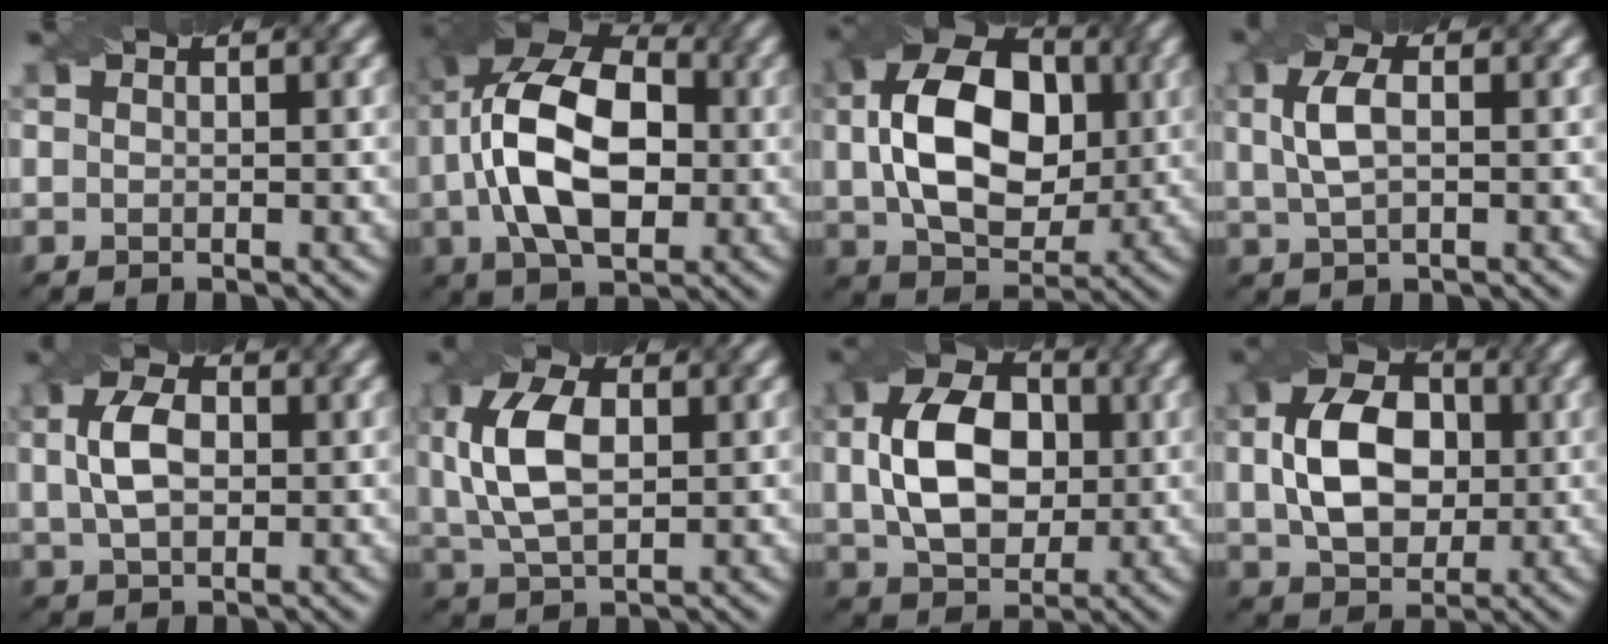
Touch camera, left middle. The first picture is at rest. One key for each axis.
{"total": 12.8, "fx": 0.4, "fy": 7.5, "fz": 10.4, "tx": -0.199, "ty": 0.022, "tz": -0.003}
{"total": 12.4, "fx": 1.4, "fy": 8.3, "fz": 9.1, "tx": -0.178, "ty": 0.003, "tz": 0.027}
{"total": 3.5, "fx": 0.6, "fy": 1.6, "fz": 3.0, "tx": -0.073, "ty": 0.007, "tz": 0.012}
{"total": 4.6, "fx": 0.6, "fy": 2.8, "fz": 3.5, "tx": -0.077, "ty": 0.006, "tz": 0.008}
{"total": 7.4, "fx": 1.3, "fy": 4.2, "fz": 6.0, "tx": -0.137, "ty": 0.010, "tz": 0.024}
{"total": 9.1, "fx": 0.9, "fy": 6.2, "fz": 6.6, "tx": -0.132, "ty": 0.005, "tz": 0.016}
{"total": 8.2, "fx": 0.7, "fy": 5.7, "fz": 5.8, "tx": -0.119, "ty": 0.005, "tz": 0.013}